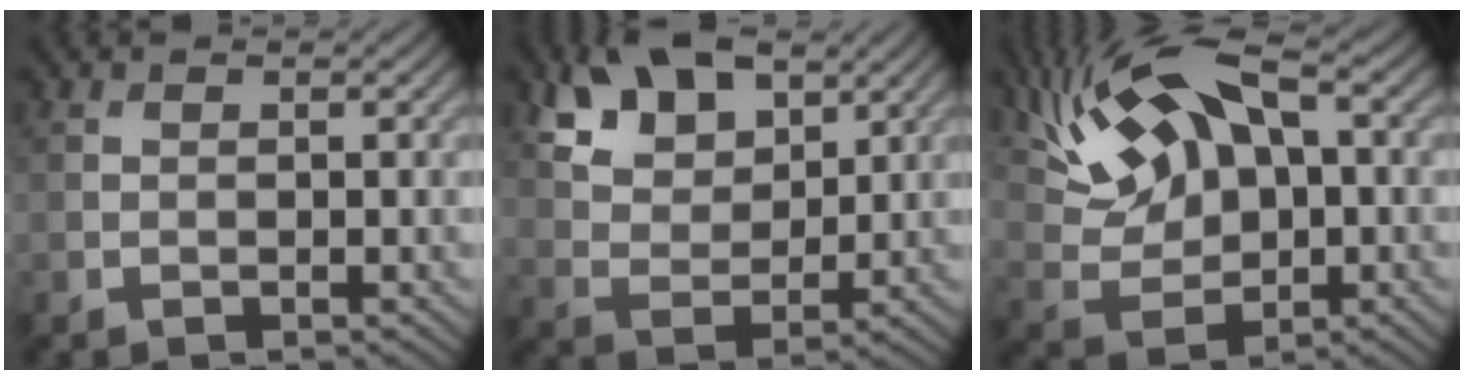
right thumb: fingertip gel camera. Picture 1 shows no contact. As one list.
[{"total": 9.9, "force": [5.9, 5.5, 5.8], "torque": [-0.136, 0.006, 0.105]}, {"total": 13.1, "force": [4.5, 6.9, 10.3], "torque": [-0.224, 0.026, 0.076]}]